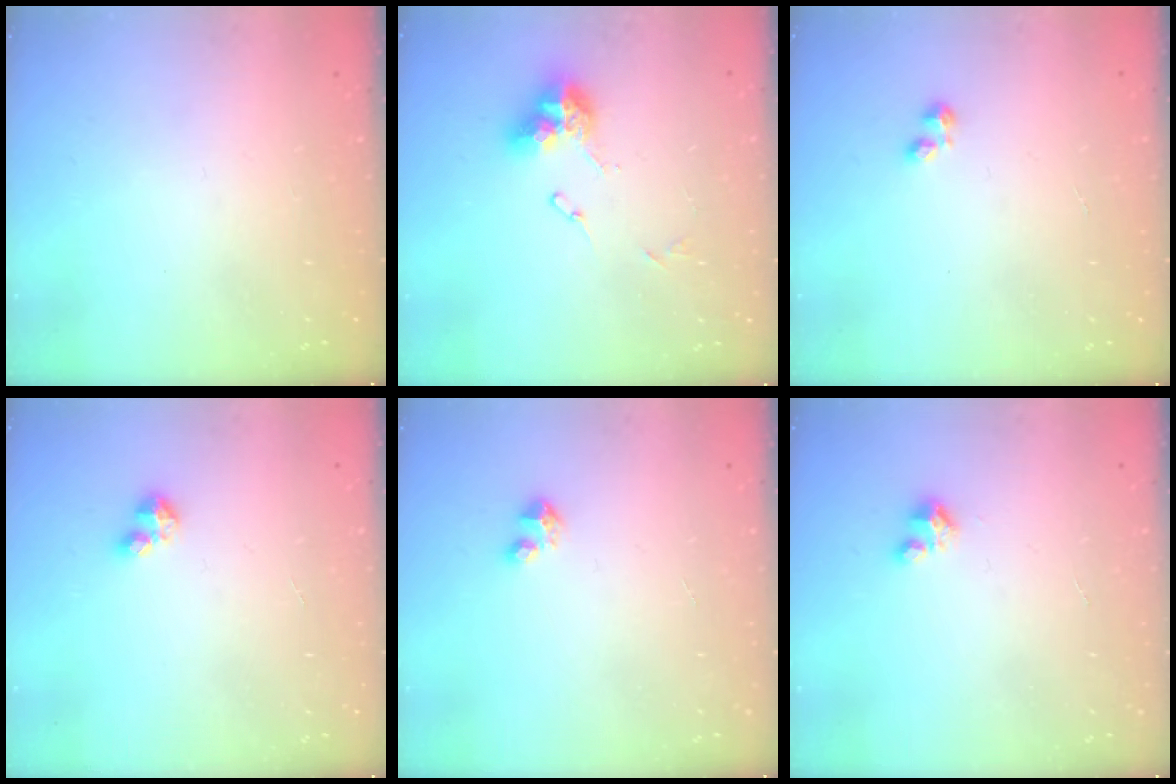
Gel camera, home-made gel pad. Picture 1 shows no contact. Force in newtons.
{"total": 10.5, "press": 10.4, "slide": 1.2}
{"total": 1.7, "press": 1.7, "slide": 0.5}
{"total": 2.9, "press": 2.9, "slide": 0.2}
{"total": 3.3, "press": 3.3, "slide": 0.2}
{"total": 2.4, "press": 2.3, "slide": 0.2}